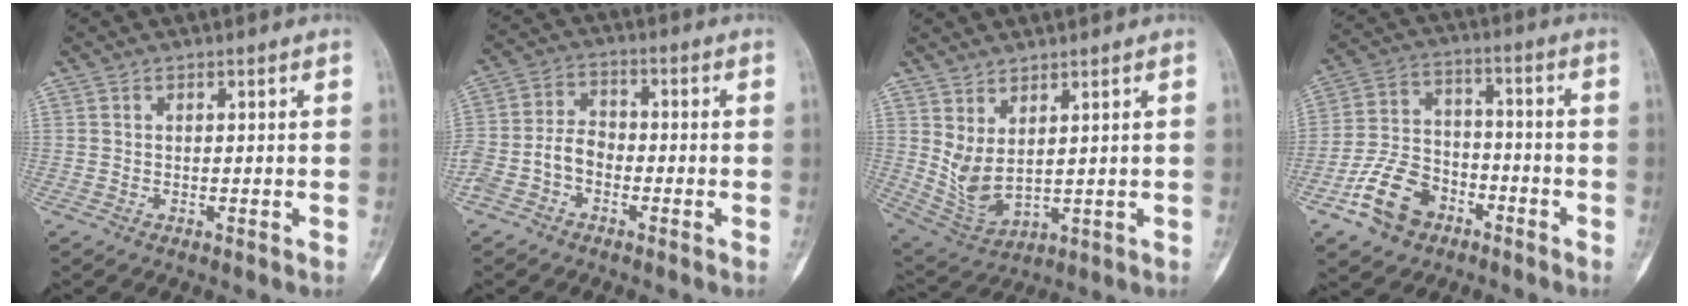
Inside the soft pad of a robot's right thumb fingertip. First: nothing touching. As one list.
[{"total": 7.3, "force": [-2.7, 5.1, 4.5], "torque": [-0.089, 0.030, -0.056]}, {"total": 7.8, "force": [2.6, 3.5, 6.5], "torque": [-0.125, -0.028, 0.071]}, {"total": 12.3, "force": [-6.5, 8.5, 6.0], "torque": [-0.090, 0.052, -0.118]}]